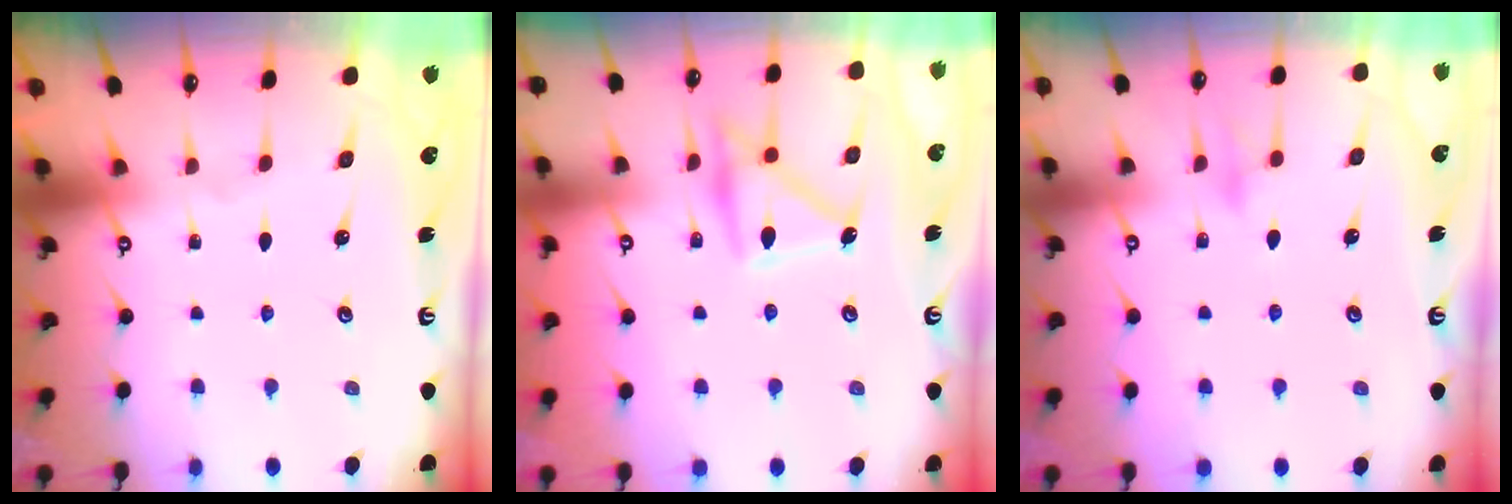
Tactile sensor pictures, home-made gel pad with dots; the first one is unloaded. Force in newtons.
{"total": 17.0, "press": 17.0, "slide": 0.9}
{"total": 7.5, "press": 7.4, "slide": 0.6}